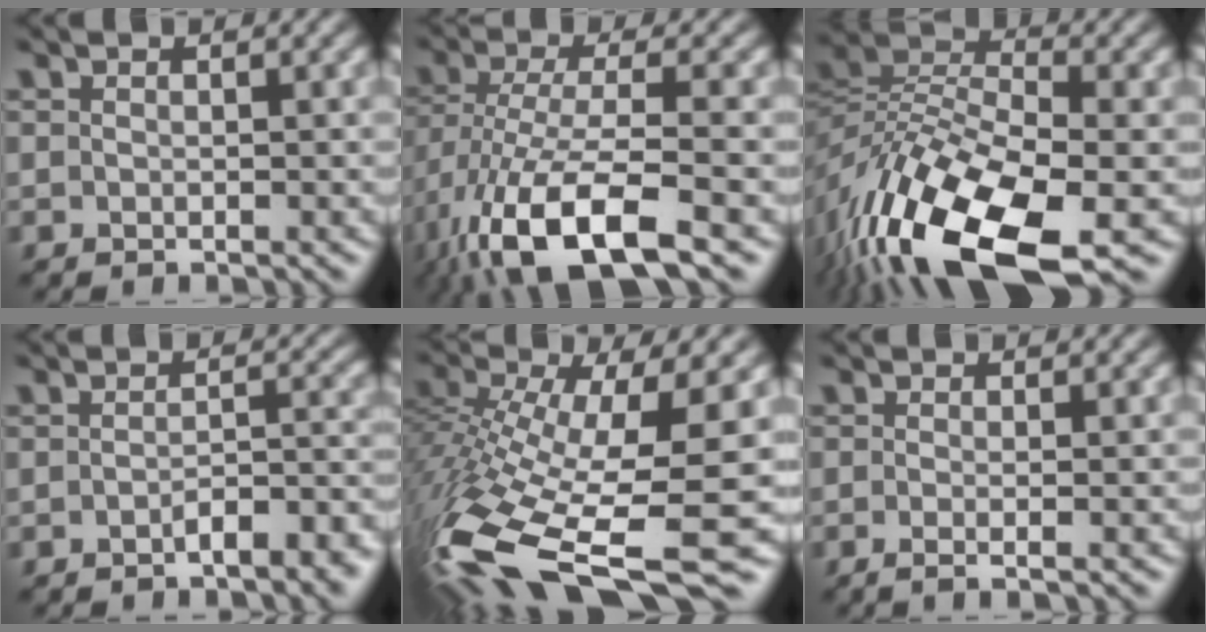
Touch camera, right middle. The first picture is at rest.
{"total": 11.0, "force": [-5.4, 4.1, 8.6], "torque": [-0.178, -0.019, -0.099]}
{"total": 15.0, "force": [-6.9, 6.5, 11.7], "torque": [-0.241, -0.009, -0.131]}
{"total": 3.6, "force": [-2.1, 1.2, 2.6], "torque": [-0.042, 0.005, -0.034]}
{"total": 16.2, "force": [-6.3, 5.6, 13.9], "torque": [-0.306, -0.014, -0.114]}
{"total": 1.5, "force": [-0.3, 0.5, 1.4], "torque": [-0.018, -0.007, -0.012]}